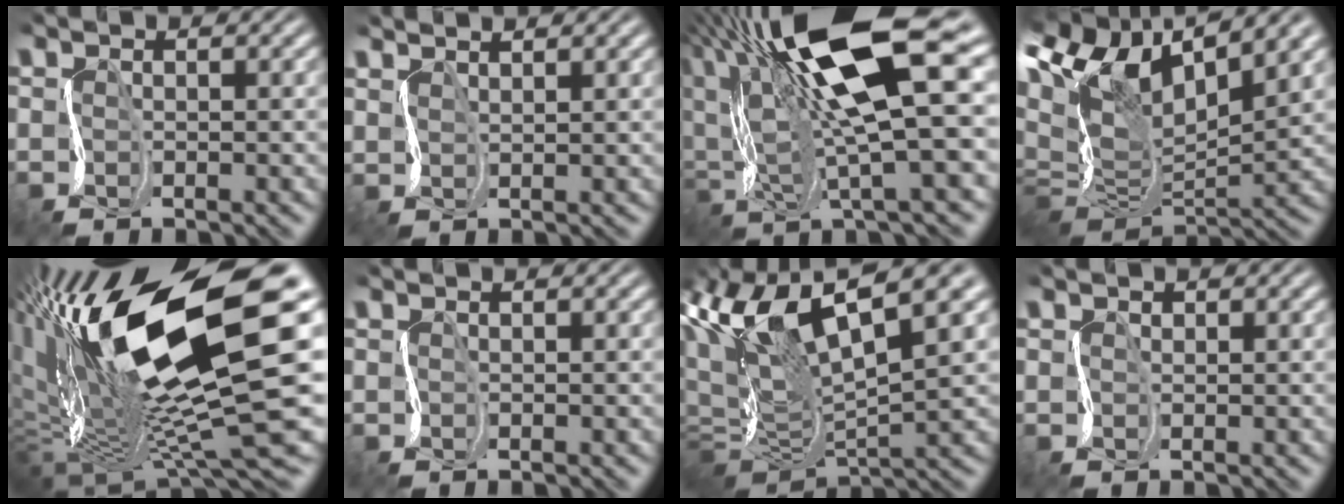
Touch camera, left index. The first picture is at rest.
{"total": 2.7, "force": [2.6, -0.4, -0.4], "torque": [-0.007, -0.001, 0.045]}
{"total": 14.0, "force": [5.7, 2.9, 12.4], "torque": [-0.237, 0.009, 0.101]}
{"total": 12.6, "force": [5.6, 6.1, 9.5], "torque": [-0.206, 0.021, 0.102]}
{"total": 16.8, "force": [4.1, 4.7, 15.6], "torque": [-0.286, -0.010, 0.084]}
{"total": 0.0}
{"total": 10.1, "force": [4.4, 2.7, 8.6], "torque": [-0.185, 0.016, 0.087]}
{"total": 0.8, "force": [0.5, 0.6, 0.1], "torque": [0.003, 0.009, 0.006]}